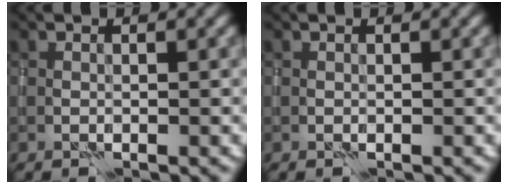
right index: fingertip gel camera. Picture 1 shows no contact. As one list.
[{"total": 0.0}]